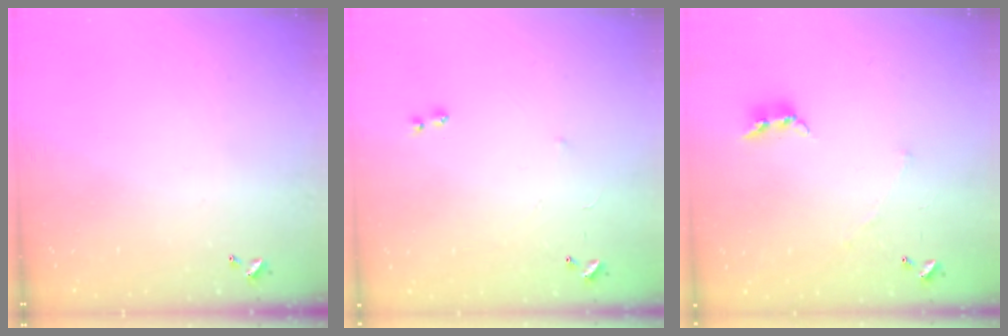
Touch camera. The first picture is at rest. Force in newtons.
{"total": 7.4, "press": 7.3, "slide": 0.6}
{"total": 3.8, "press": 3.7, "slide": 0.9}